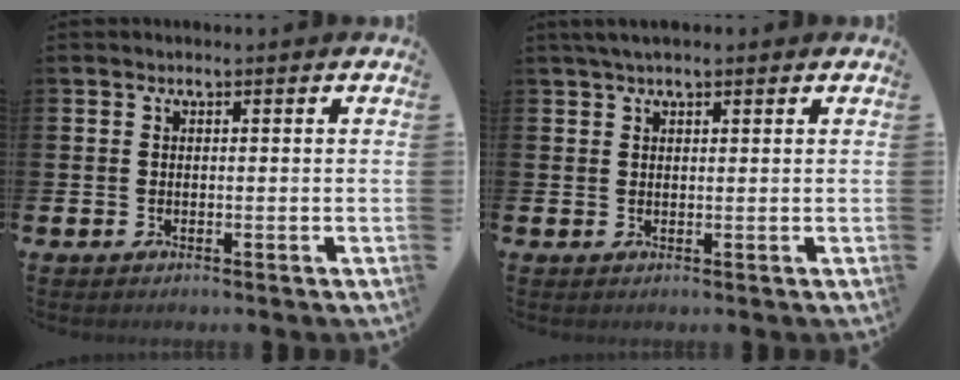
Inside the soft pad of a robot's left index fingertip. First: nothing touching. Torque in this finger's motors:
{"motor_torque": [0.99, -1.15, 0.36, 0.05]}